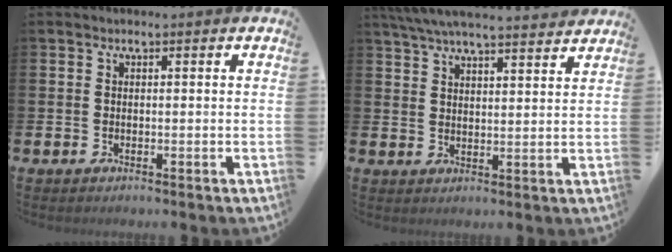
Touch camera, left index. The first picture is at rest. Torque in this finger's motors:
{"motor_torque": [1.09, -1.05, 0.66, 0.21]}